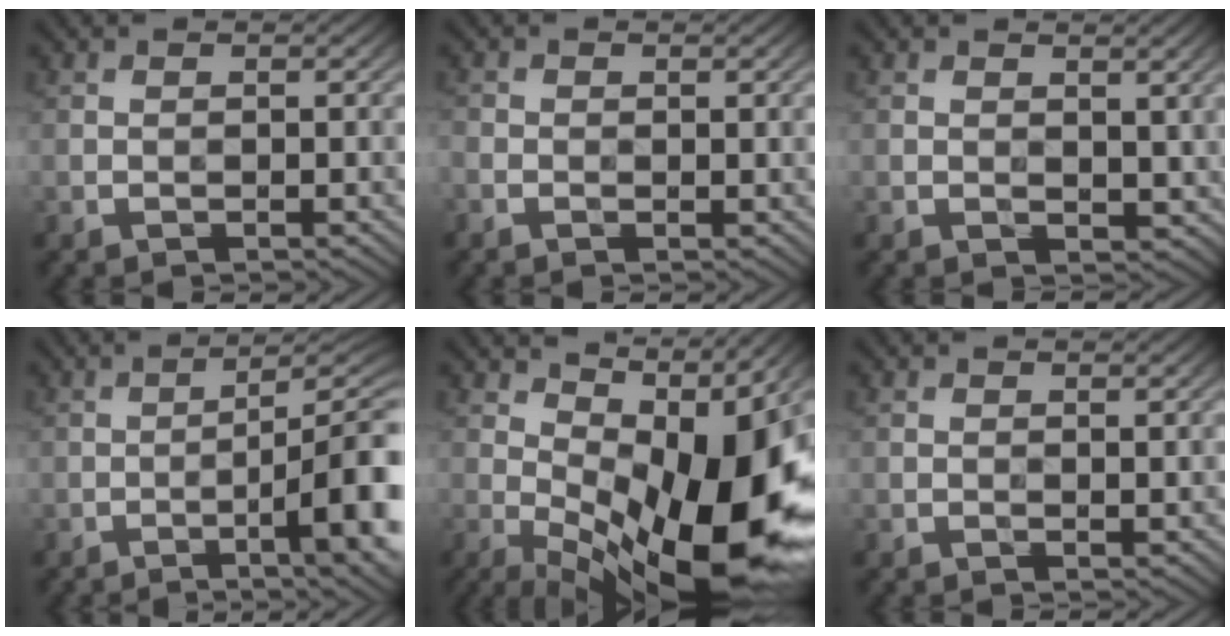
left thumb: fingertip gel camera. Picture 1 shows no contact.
{"total": 1.4, "force": [-0.3, 1.1, 0.9], "torque": [-0.021, -0.004, -0.009]}
{"total": 2.4, "force": [1.0, 1.6, 1.5], "torque": [-0.023, -0.003, 0.019]}
{"total": 11.3, "force": [-2.9, 2.7, 10.6], "torque": [-0.130, 0.010, -0.045]}
{"total": 18.4, "force": [-0.8, 7.5, 16.8], "torque": [-0.239, -0.011, 0.001]}
{"total": 0.7, "force": [0.4, 0.3, 0.5], "torque": [-0.005, -0.002, 0.007]}